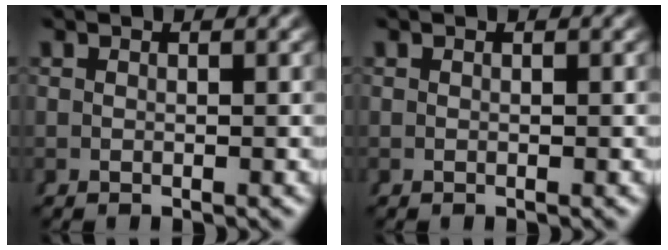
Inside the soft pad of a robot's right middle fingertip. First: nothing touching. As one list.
[{"total": 0.0}]